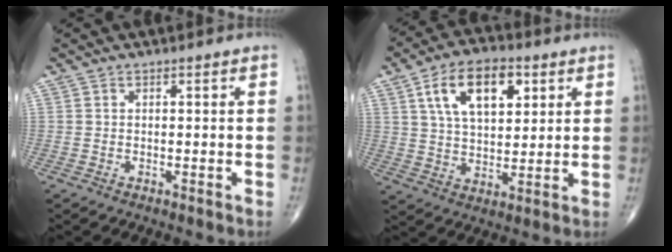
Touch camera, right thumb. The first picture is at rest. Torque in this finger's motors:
{"motor_torque": [0.40, 3.31, 0.89, 0.55, 0.29]}